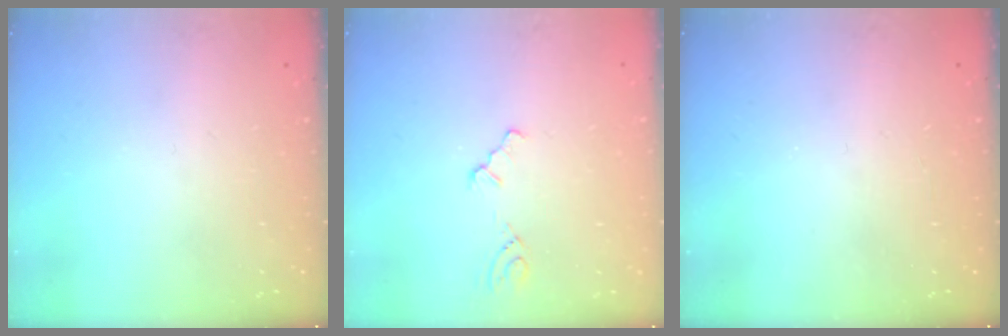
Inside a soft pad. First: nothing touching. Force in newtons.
{"total": 1.5, "press": 1.5, "slide": 0.2}
{"total": 0.0}